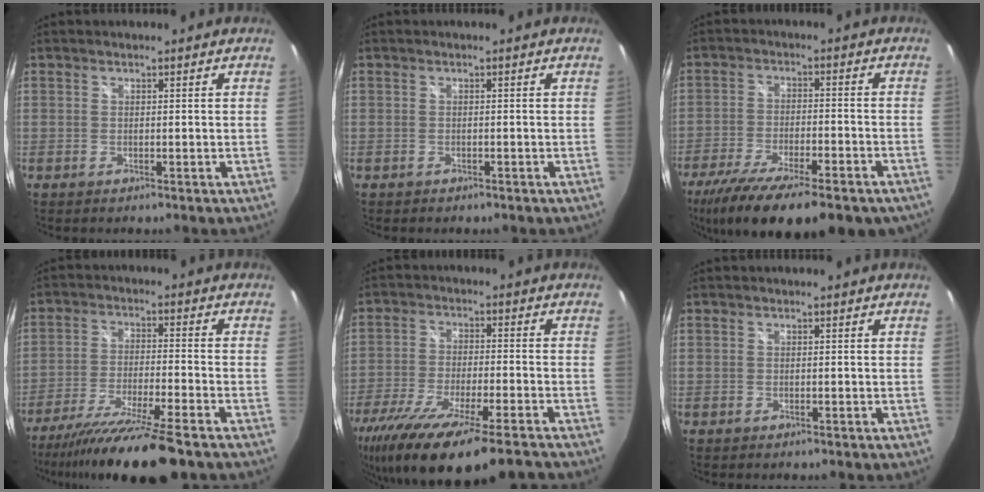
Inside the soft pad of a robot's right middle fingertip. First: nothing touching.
{"total": 1.0, "force": [-0.7, 0.6, 0.3], "torque": [-0.009, -0.002, -0.010]}
{"total": 22.0, "force": [-16.2, 6.6, 13.4], "torque": [-0.251, -0.059, -0.242]}
{"total": 16.2, "force": [-13.2, 0.0, 9.3], "torque": [-0.185, -0.037, -0.223]}
{"total": 19.0, "force": [-13.9, 4.0, 12.4], "torque": [-0.245, -0.062, -0.236]}
{"total": 0.0}